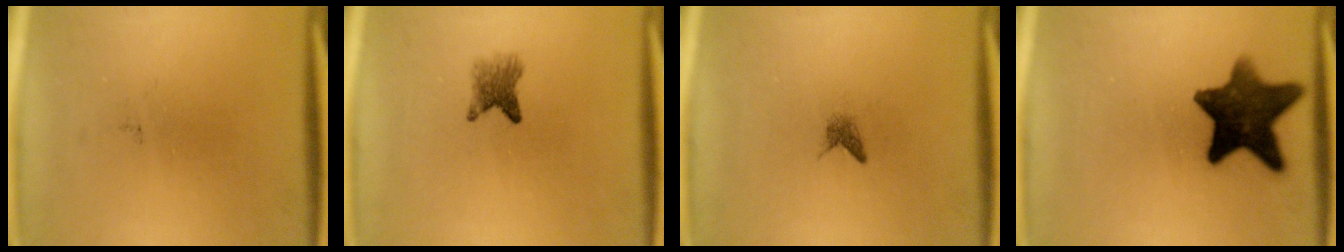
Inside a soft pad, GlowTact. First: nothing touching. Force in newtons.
{"total": 2.9}
{"total": 1.0}
{"total": 12.4}